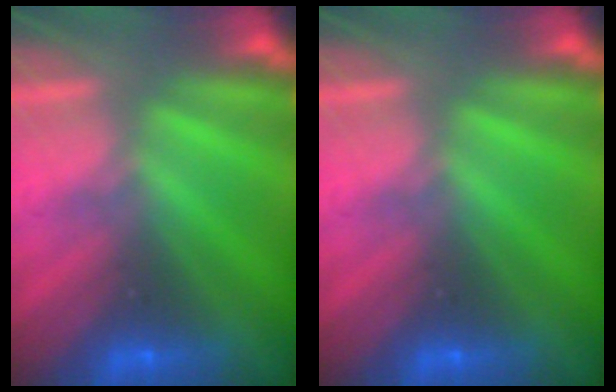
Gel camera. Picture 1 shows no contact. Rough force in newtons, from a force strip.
{"total": 0.0}